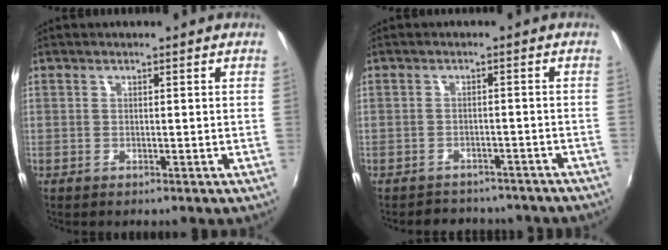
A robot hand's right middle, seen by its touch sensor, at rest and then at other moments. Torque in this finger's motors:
{"motor_torque": [0.08, -0.09, 0.02, 0.01]}